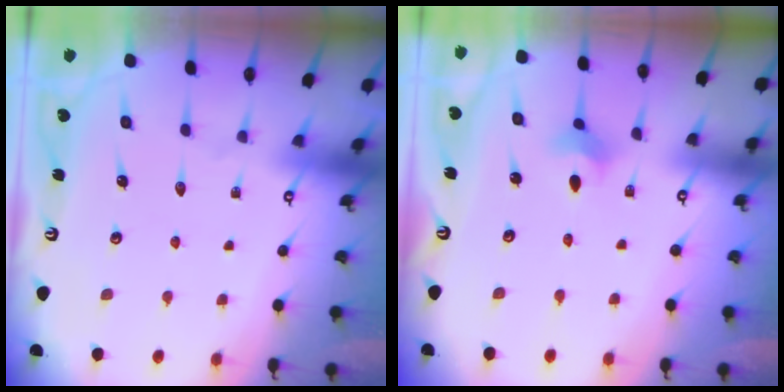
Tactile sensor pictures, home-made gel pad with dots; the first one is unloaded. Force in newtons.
{"total": 2.8, "press": 2.7, "slide": 0.7}